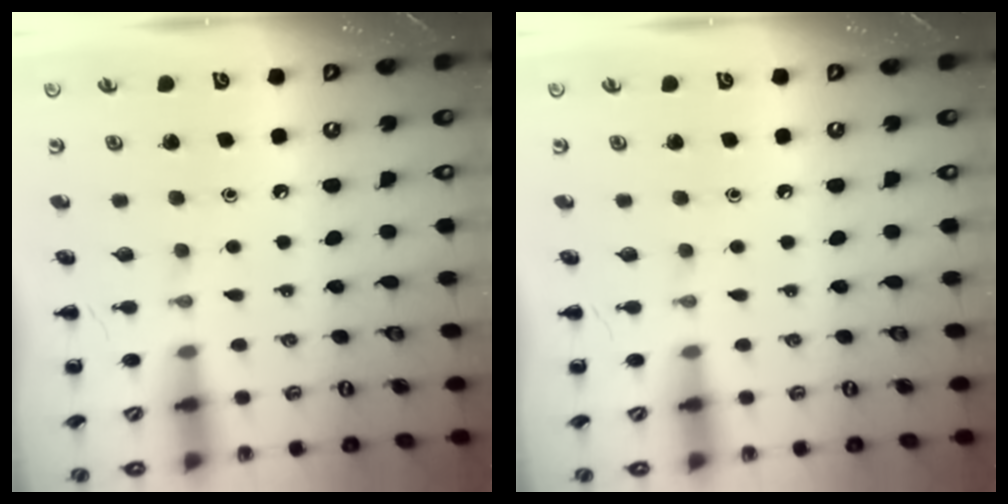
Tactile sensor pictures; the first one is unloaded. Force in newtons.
{"total": 0.0}